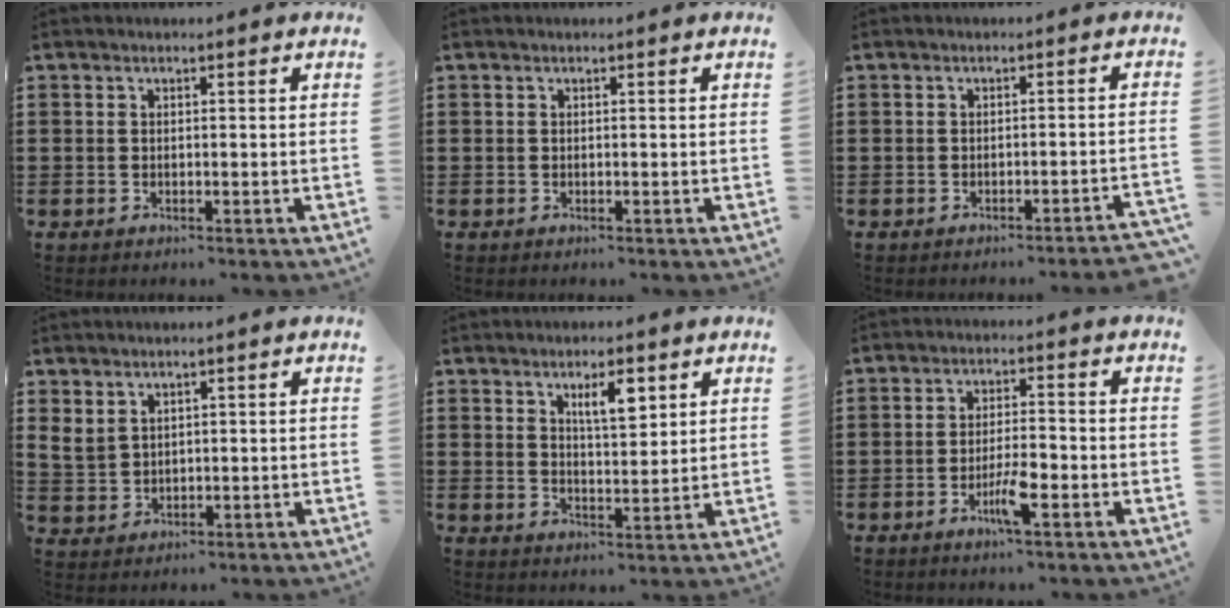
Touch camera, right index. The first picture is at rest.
{"total": 0.0}
{"total": 1.6, "force": [-1.4, -0.5, 0.8], "torque": [-0.013, -0.004, -0.027]}
{"total": 2.7, "force": [1.9, 1.7, 0.8], "torque": [-0.024, 0.006, 0.037]}
{"total": 4.6, "force": [2.7, 1.5, 3.4], "torque": [-0.057, 0.001, 0.042]}
{"total": 5.1, "force": [-2.3, 0.9, 4.4], "torque": [-0.086, -0.005, -0.043]}